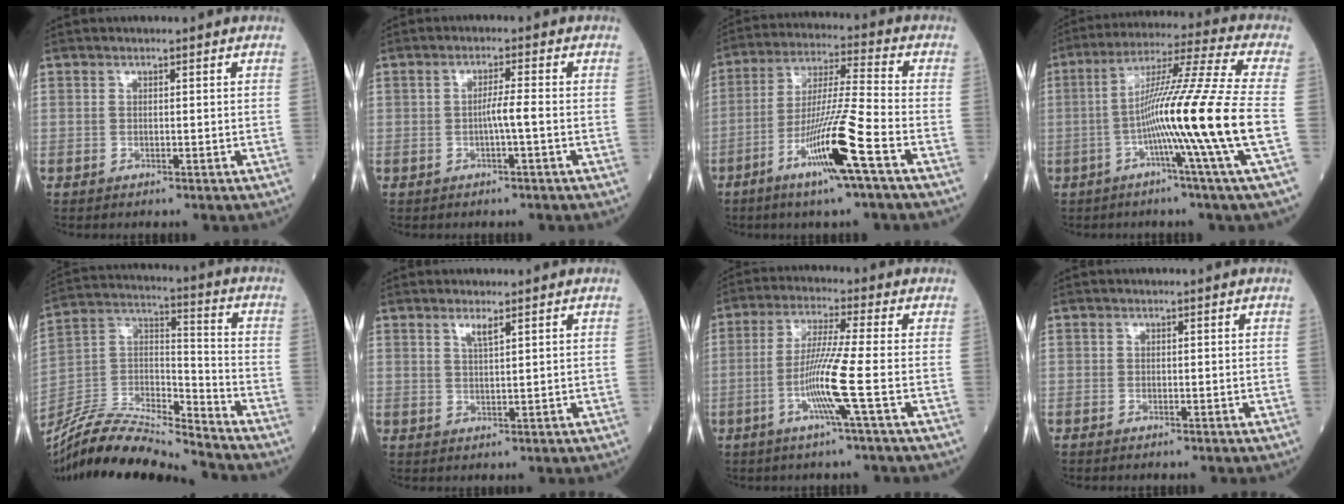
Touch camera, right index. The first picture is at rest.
{"total": 2.5, "force": [-0.6, -0.3, 2.4], "torque": [-0.038, 0.001, -0.011]}
{"total": 13.0, "force": [-6.0, -1.0, 11.4], "torque": [-0.221, -0.013, -0.113]}
{"total": 15.7, "force": [-3.7, -3.4, 14.8], "torque": [-0.254, -0.003, -0.075]}
{"total": 18.1, "force": [-17.0, 0.6, 6.1], "torque": [-0.122, 0.016, -0.314]}
{"total": 1.9, "force": [1.3, -0.1, 1.4], "torque": [-0.029, -0.003, 0.026]}
{"total": 8.6, "force": [-2.6, -1.7, 8.0], "torque": [-0.157, -0.012, -0.055]}
{"total": 0.0}